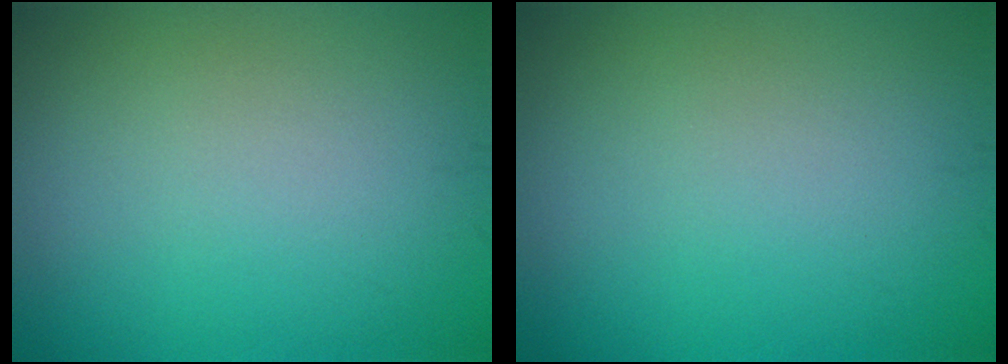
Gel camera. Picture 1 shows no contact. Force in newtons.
{"total": 0.0}